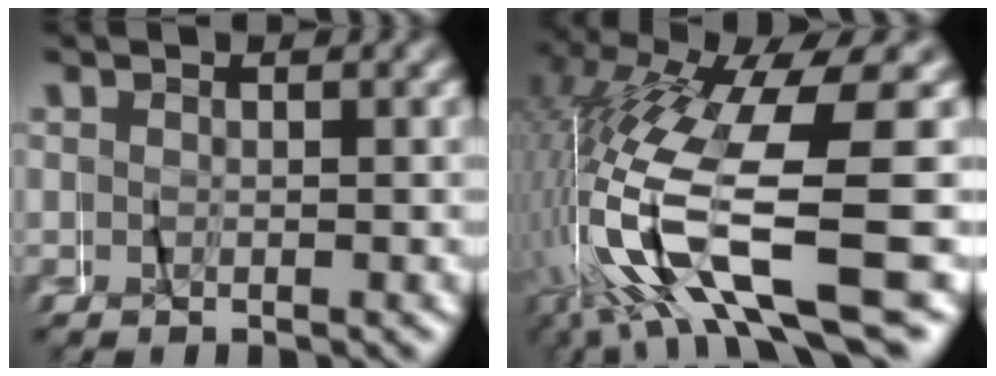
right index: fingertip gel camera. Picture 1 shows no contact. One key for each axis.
{"total": 11.1, "fx": -3.9, "fy": 4.3, "fz": 9.5, "tx": -0.195, "ty": -0.017, "tz": -0.050}